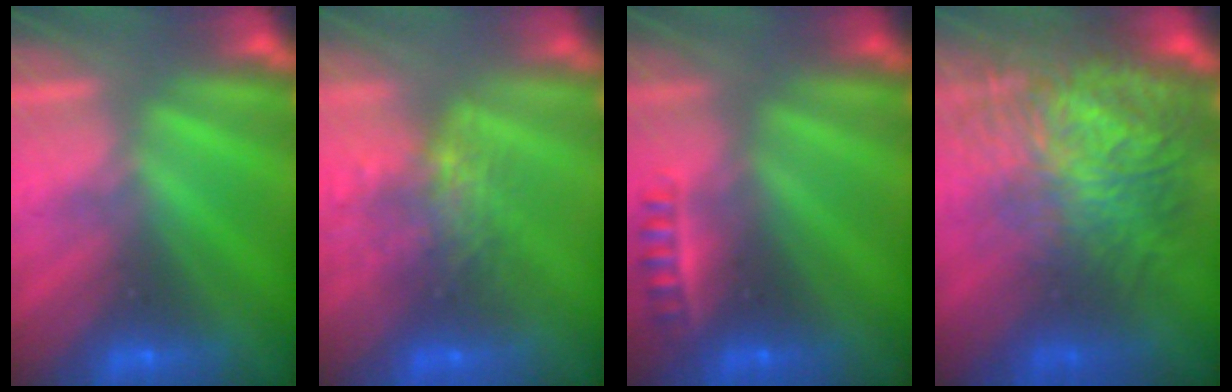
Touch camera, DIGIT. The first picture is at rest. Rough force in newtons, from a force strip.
{"total": 7.6}
{"total": 2.3}
{"total": 7.6}